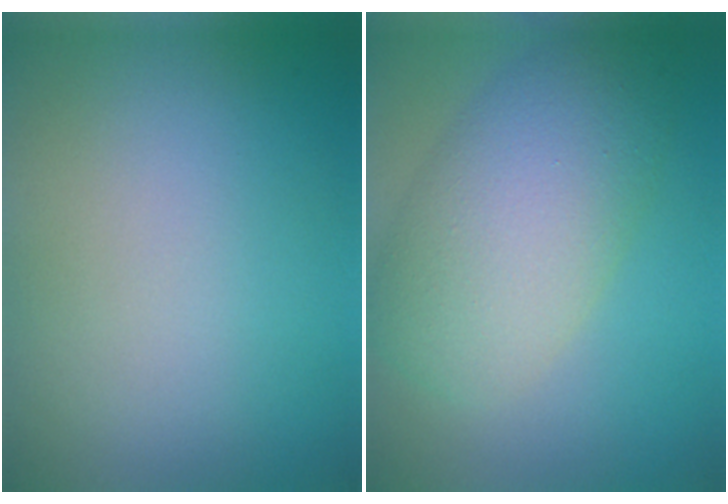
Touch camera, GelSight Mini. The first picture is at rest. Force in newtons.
{"total": 7.5, "press": 7.5, "slide": 0.2}